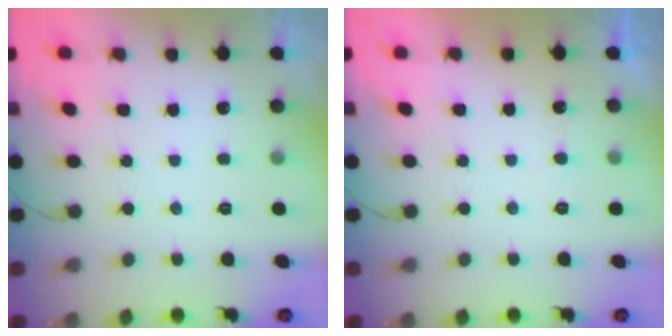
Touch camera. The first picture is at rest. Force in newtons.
{"total": 4.1, "press": 4.1, "slide": 0.3}